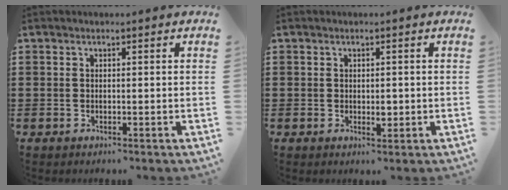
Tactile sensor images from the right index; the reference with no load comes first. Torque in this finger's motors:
{"motor_torque": [-0.19, 0.23, 0.02, 0.00]}